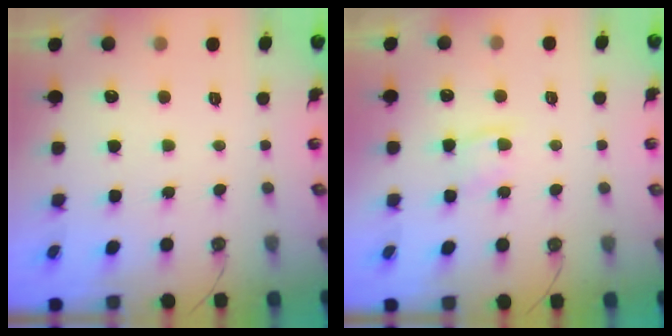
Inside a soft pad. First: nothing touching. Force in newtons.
{"total": 4.3, "press": 4.2, "slide": 0.5}